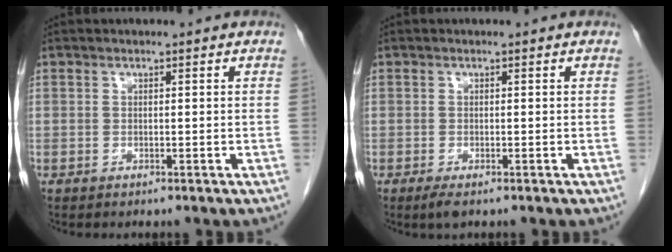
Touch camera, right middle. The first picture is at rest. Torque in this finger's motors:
{"motor_torque": [0.11, -0.26, 0.06, 0.03]}